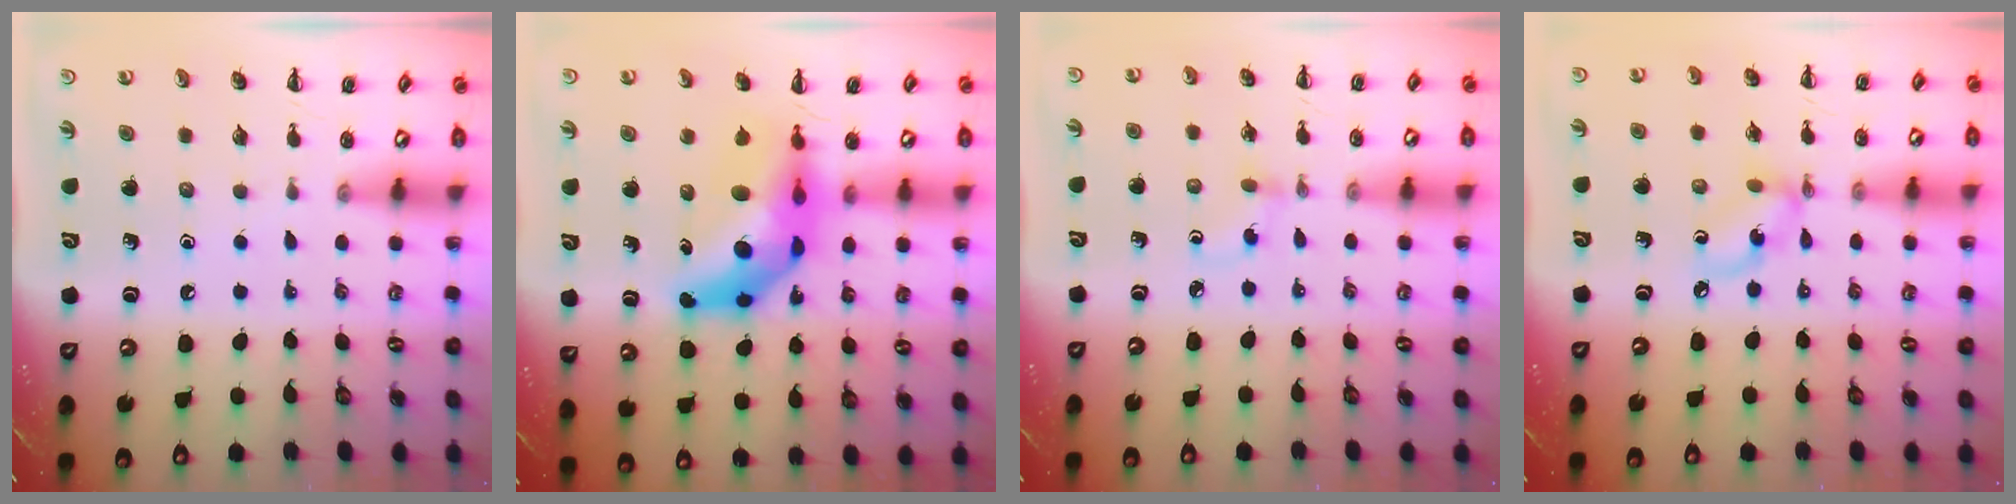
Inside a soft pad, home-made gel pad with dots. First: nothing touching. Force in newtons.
{"total": 13.4, "press": 12.7, "slide": 4.2}
{"total": 2.5, "press": 2.2, "slide": 1.1}
{"total": 5.9, "press": 5.8, "slide": 1.3}